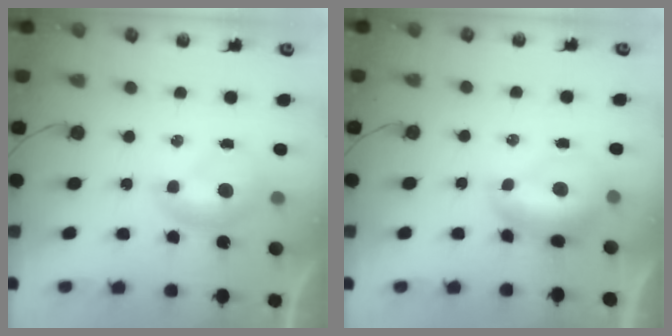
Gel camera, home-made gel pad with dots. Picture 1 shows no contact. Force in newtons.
{"total": 1.9, "press": 1.8, "slide": 0.7}